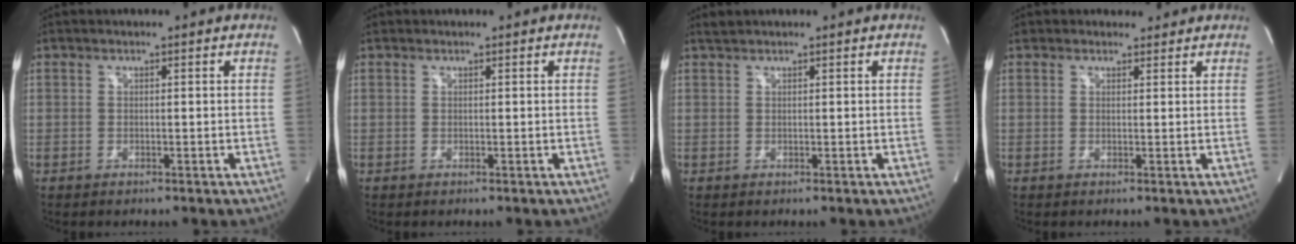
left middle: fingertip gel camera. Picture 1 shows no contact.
{"total": 0.0}
{"total": 0.8, "force": [0.8, -0.1, 0.1], "torque": [-0.011, 0.009, 0.021]}
{"total": 1.9, "force": [1.6, 1.0, -0.2], "torque": [0.000, 0.011, 0.021]}